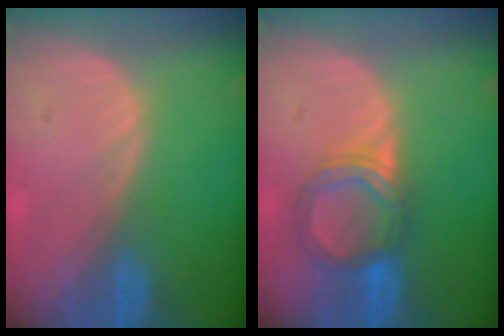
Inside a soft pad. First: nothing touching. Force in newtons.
{"total": 5.5, "press": 5.4, "slide": 1.4}